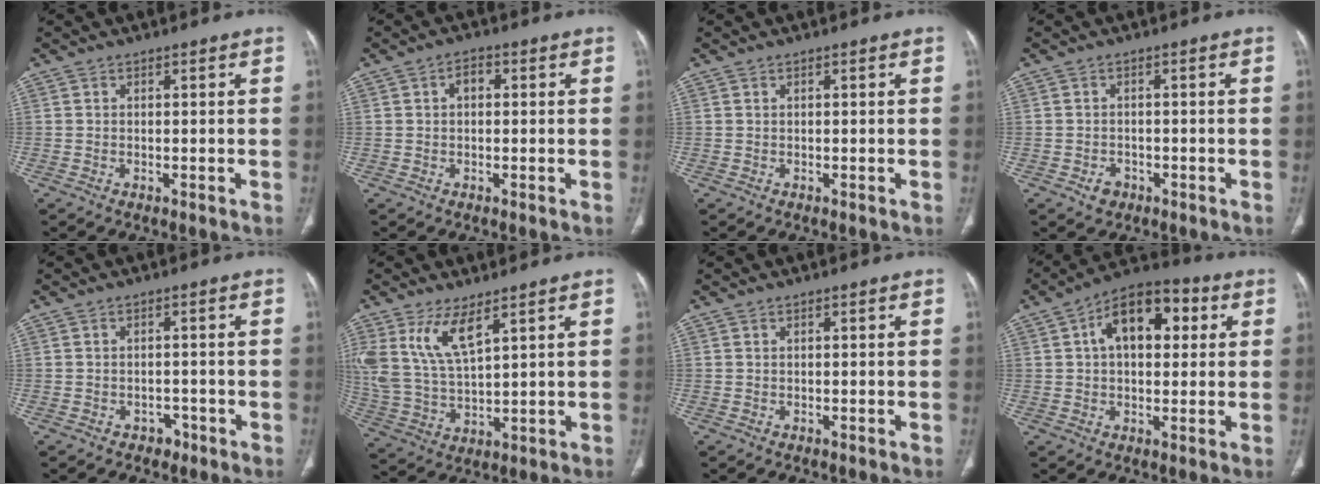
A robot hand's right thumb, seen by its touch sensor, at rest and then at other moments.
{"total": 2.6, "force": [0.4, 1.7, 2.0], "torque": [-0.028, 0.012, 0.005]}
{"total": 0.0}
{"total": 2.6, "force": [-1.2, 2.0, 1.0], "torque": [-0.008, 0.008, -0.015]}
{"total": 2.1, "force": [-1.3, 1.6, 0.6], "torque": [-0.003, 0.009, -0.015]}
{"total": 10.7, "force": [5.8, 4.1, 8.0], "torque": [-0.171, -0.024, 0.130]}
{"total": 0.0}
{"total": 13.8, "force": [3.7, 8.0, 10.6], "torque": [-0.139, 0.024, 0.052]}